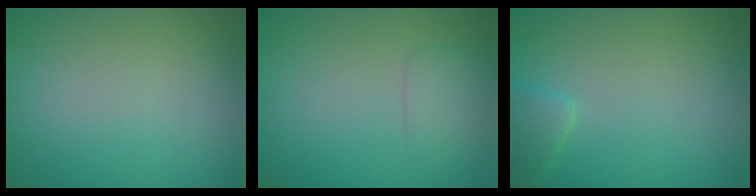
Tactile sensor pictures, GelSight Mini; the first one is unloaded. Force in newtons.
{"total": 1.6, "press": 1.6, "slide": 0.0}
{"total": 1.9, "press": 1.9, "slide": 0.1}